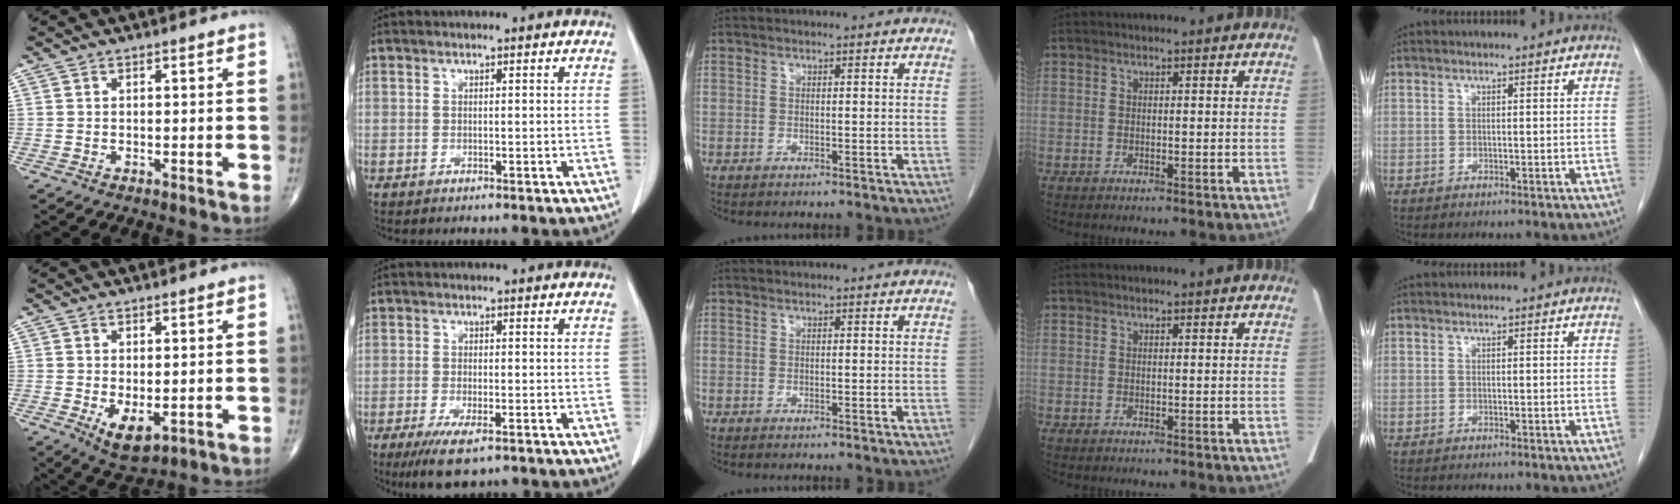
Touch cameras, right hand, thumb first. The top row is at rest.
{"thumb": {"total": 5.6, "force": [-1.3, 2.9, 4.7], "torque": [-0.071, -0.013, -0.009]}, "index": {"total": 6.0, "force": [-3.6, 1.4, 4.5], "torque": [-0.082, -0.014, -0.056]}}